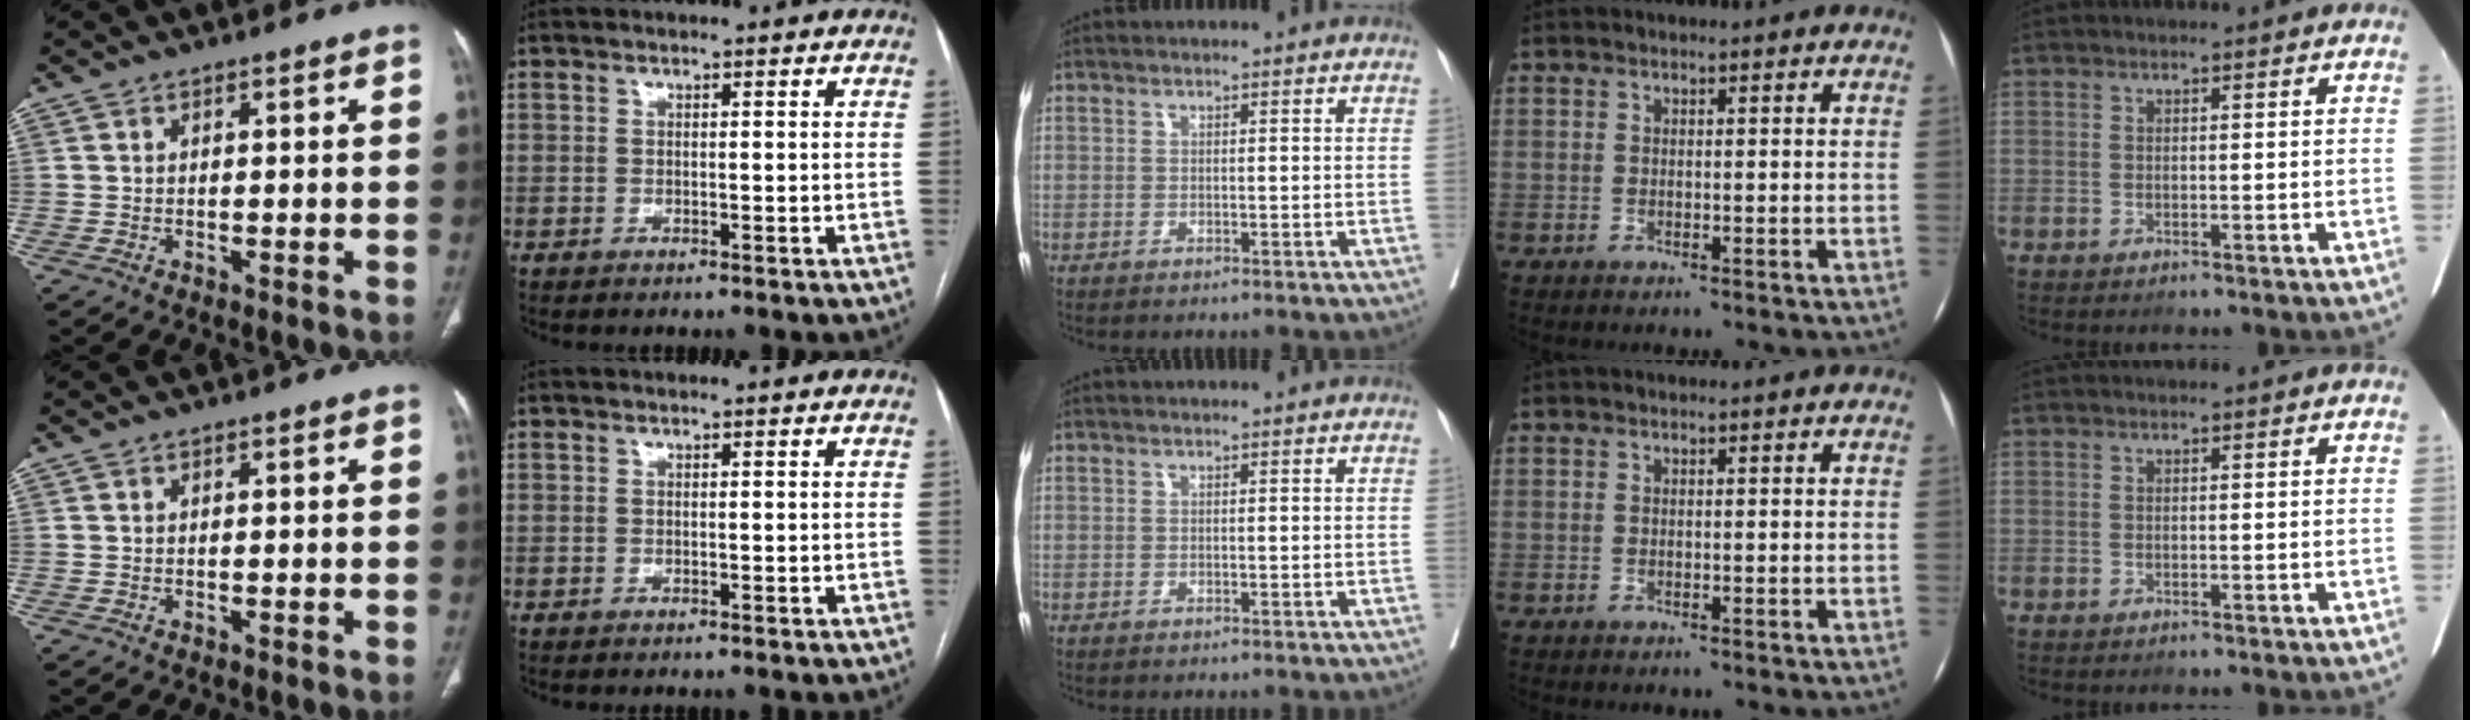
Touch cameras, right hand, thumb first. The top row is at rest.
{}